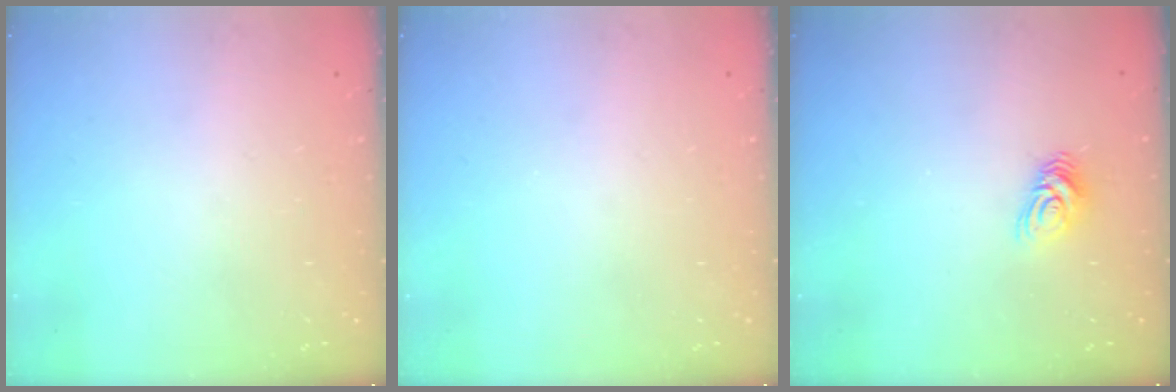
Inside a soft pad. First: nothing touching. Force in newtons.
{"total": 0.0}
{"total": 7.2, "press": 7.2, "slide": 0.4}